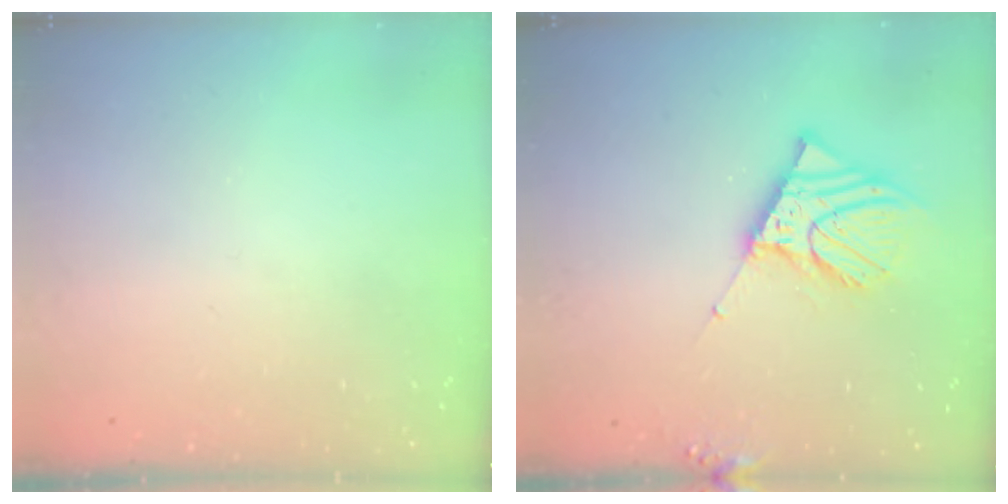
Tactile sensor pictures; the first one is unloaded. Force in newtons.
{"total": 9.6, "press": 9.5, "slide": 1.4}